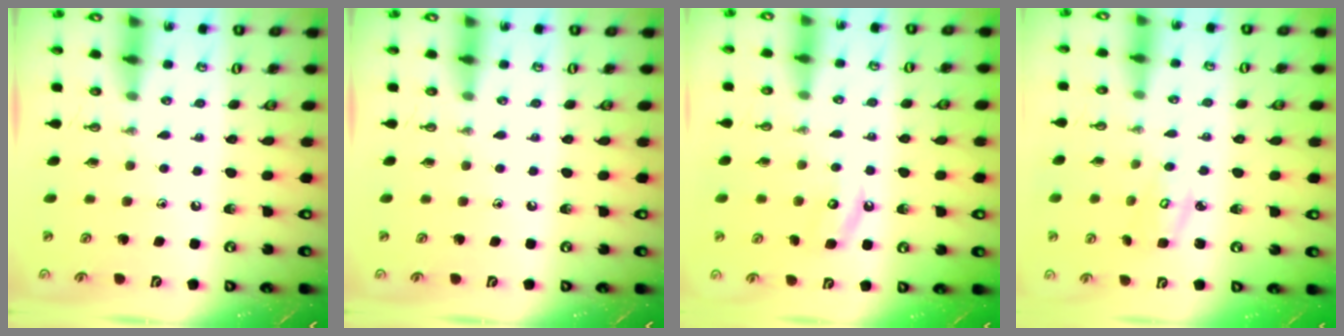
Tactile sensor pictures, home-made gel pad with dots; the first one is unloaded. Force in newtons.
{"total": 0.0}
{"total": 4.1, "press": 4.0, "slide": 0.6}
{"total": 3.4, "press": 3.4, "slide": 0.3}